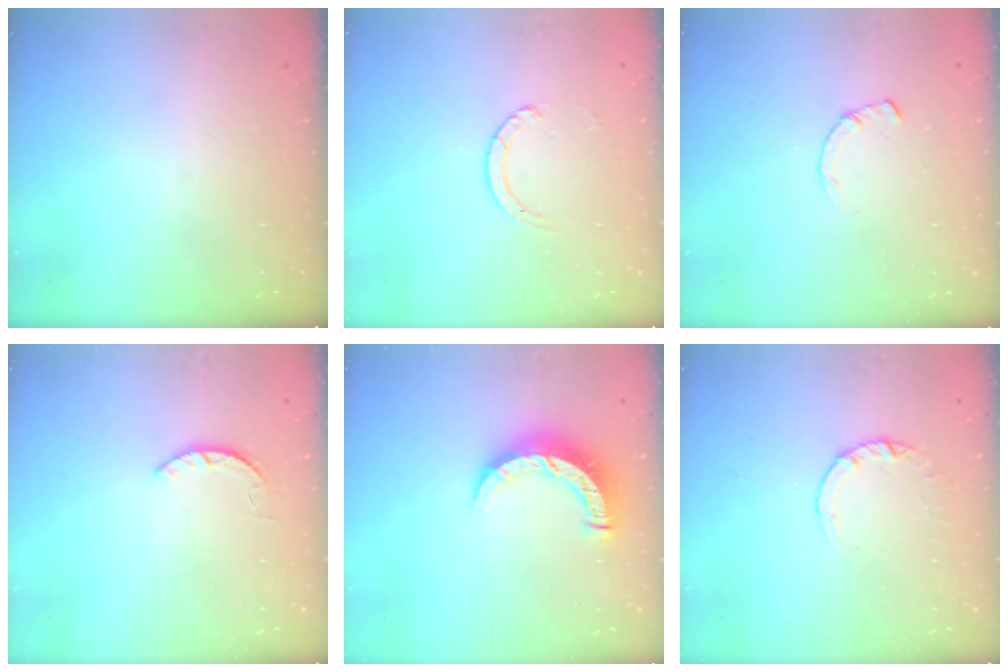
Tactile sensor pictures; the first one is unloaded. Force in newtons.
{"total": 2.7, "press": 2.7, "slide": 0.3}
{"total": 1.7, "press": 1.7, "slide": 0.2}
{"total": 1.6, "press": 1.6, "slide": 0.3}
{"total": 8.9, "press": 8.9, "slide": 0.8}
{"total": 2.5, "press": 2.5, "slide": 0.2}